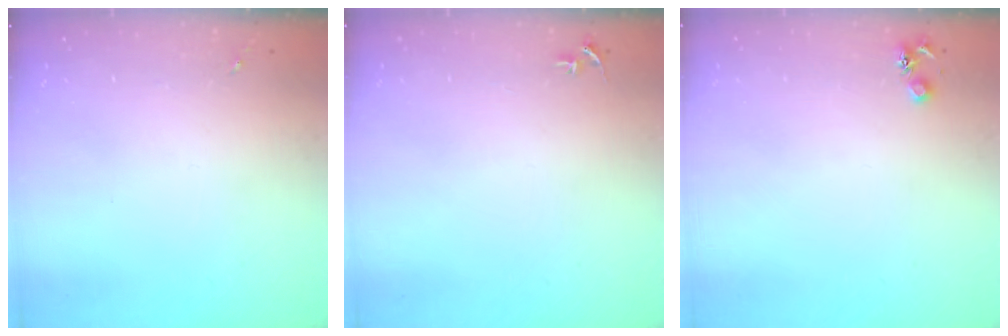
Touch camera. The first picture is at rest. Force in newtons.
{"total": 3.1, "press": 3.1, "slide": 0.4}
{"total": 4.5, "press": 4.5, "slide": 0.6}